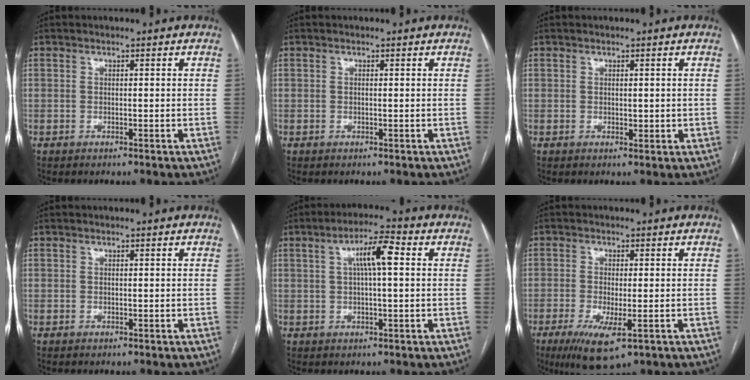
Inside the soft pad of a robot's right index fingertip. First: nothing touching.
{"total": 0.0}
{"total": 1.3, "force": [0.1, 0.9, 0.9], "torque": [-0.014, 0.000, 0.006]}
{"total": 0.0}
{"total": 6.3, "force": [1.4, 1.0, 6.1], "torque": [-0.110, 0.019, 0.024]}
{"total": 7.7, "force": [-3.7, 2.1, 6.4], "torque": [-0.112, -0.021, -0.054]}